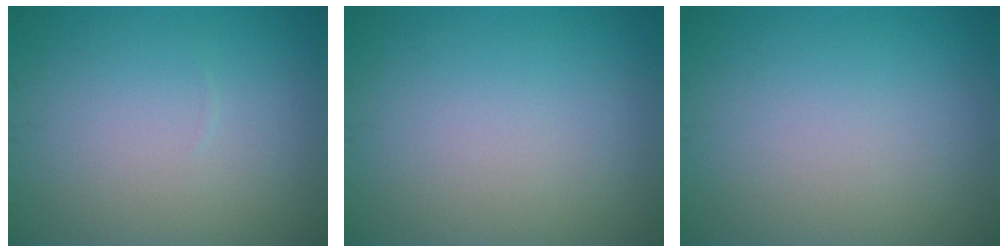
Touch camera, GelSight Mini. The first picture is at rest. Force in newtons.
{"total": 0.0}
{"total": 0.0}